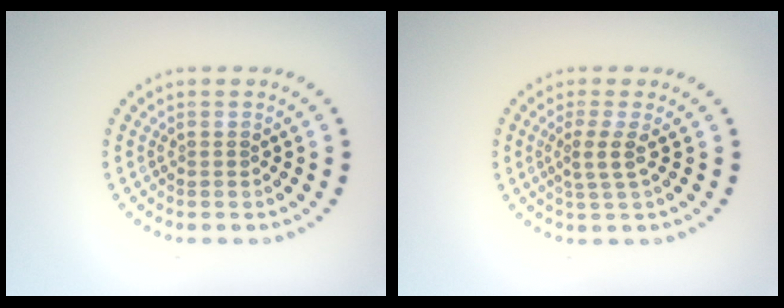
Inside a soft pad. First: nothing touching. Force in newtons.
{"total": 1.8, "press": 1.3, "slide": 1.3}